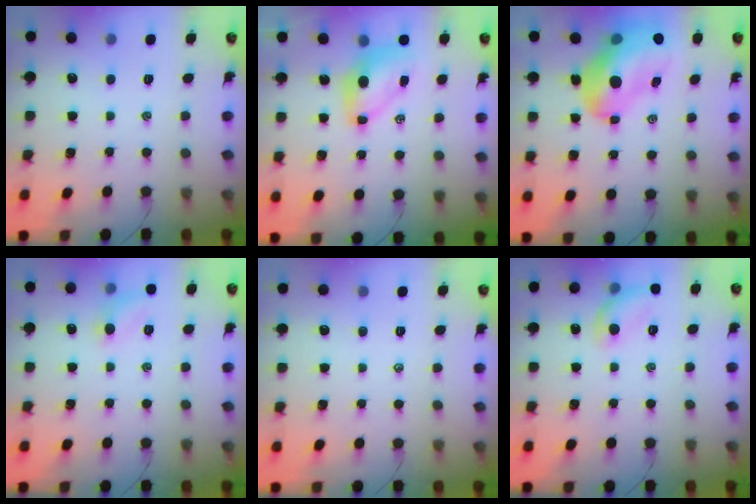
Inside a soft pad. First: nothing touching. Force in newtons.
{"total": 7.1, "press": 7.0, "slide": 1.1}
{"total": 16.8, "press": 16.1, "slide": 4.6}
{"total": 6.9, "press": 6.7, "slide": 1.7}
{"total": 0.0}
{"total": 9.6, "press": 9.6, "slide": 0.4}